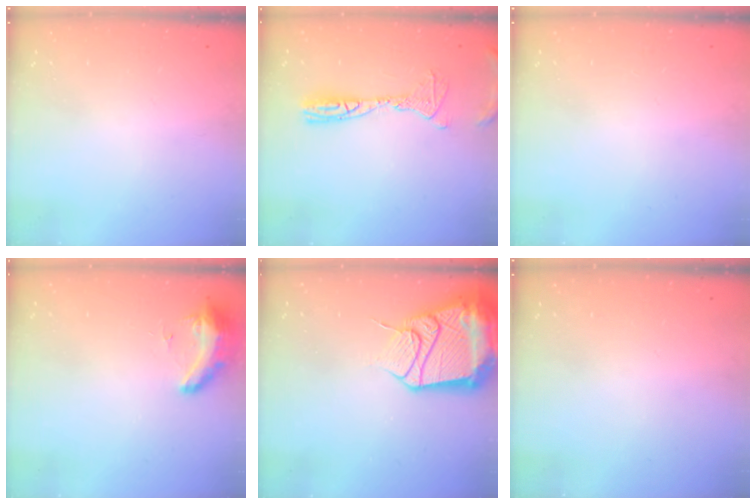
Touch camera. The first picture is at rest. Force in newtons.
{"total": 14.6, "press": 12.8, "slide": 7.1}
{"total": 0.0}
{"total": 11.0, "press": 9.7, "slide": 5.3}
{"total": 20.6, "press": 20.5, "slide": 2.3}
{"total": 0.0}